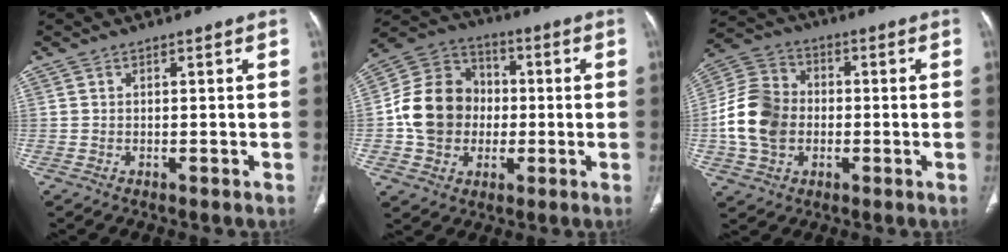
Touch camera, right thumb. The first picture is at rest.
{"total": 15.1, "force": [-1.1, 13.0, 7.6], "torque": [-0.113, 0.028, -0.023]}
{"total": 13.3, "force": [-1.5, 10.4, 8.1], "torque": [-0.143, 0.024, -0.032]}